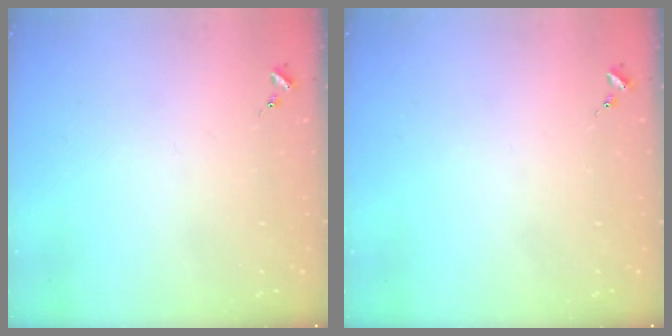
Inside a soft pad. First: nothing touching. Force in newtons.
{"total": 0.0}